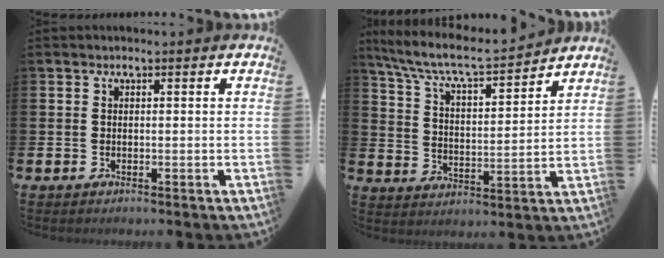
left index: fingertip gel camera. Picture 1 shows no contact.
{"total": 7.9, "force": [7.3, 0.9, 2.8], "torque": [-0.088, -0.052, 0.124]}